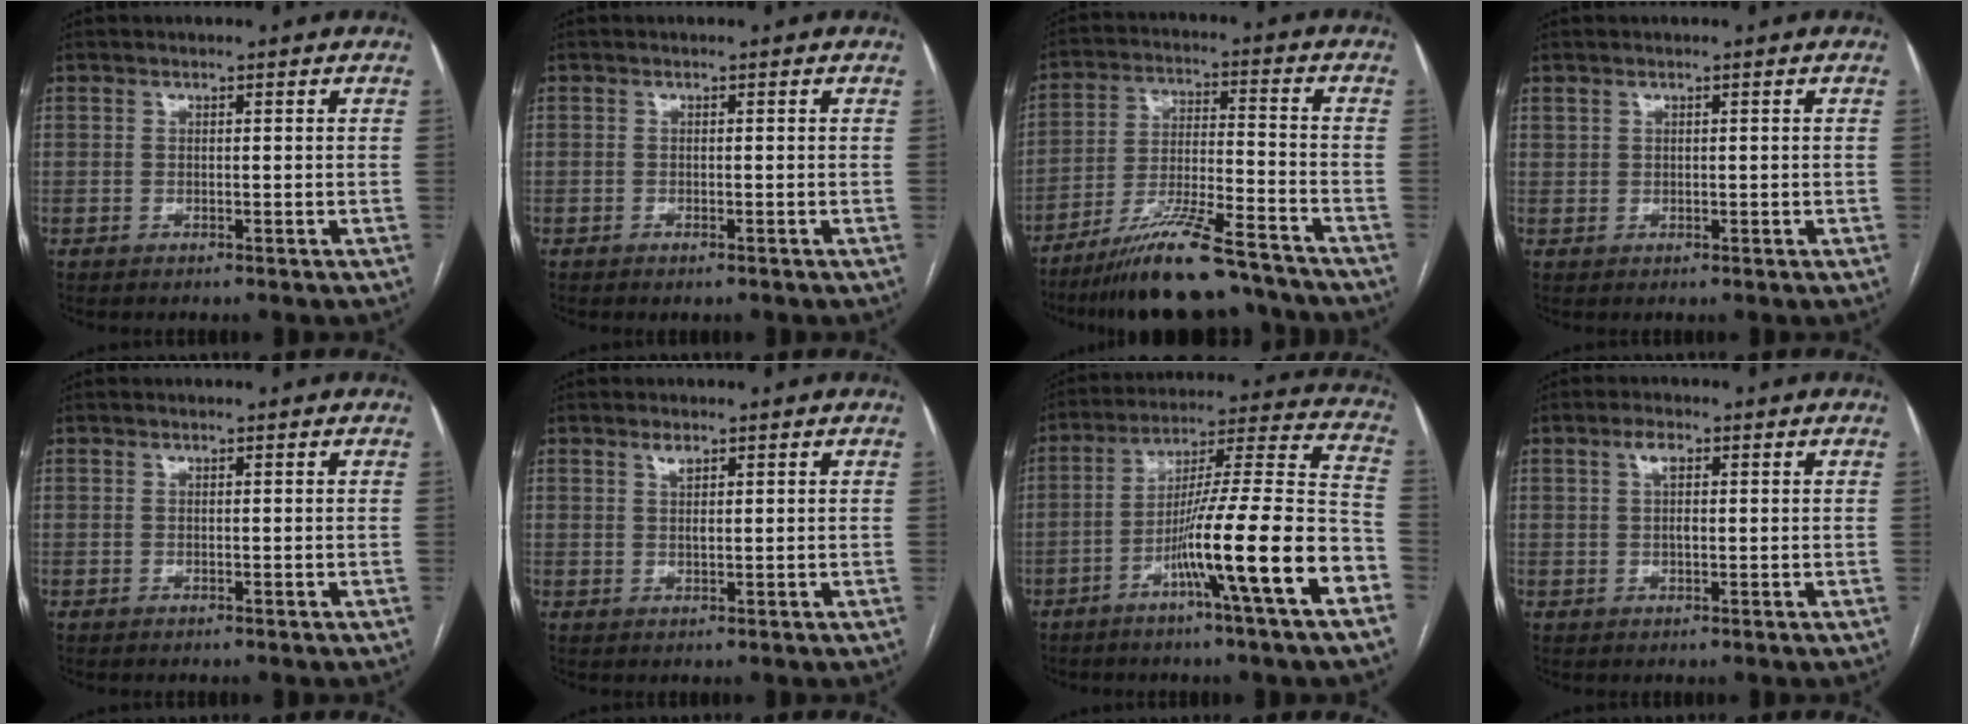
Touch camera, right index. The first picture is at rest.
{"total": 0.7, "force": [-0.5, 0.2, 0.4], "torque": [-0.005, -0.001, -0.005]}
{"total": 15.9, "force": [-13.7, 1.5, 8.0], "torque": [-0.146, -0.004, -0.230]}
{"total": 0.8, "force": [0.5, 0.6, 0.3], "torque": [-0.002, 0.003, 0.013]}
{"total": 0.0}
{"total": 1.6, "force": [1.1, 0.6, 1.1], "torque": [-0.023, 0.002, 0.022]}
{"total": 18.3, "force": [-8.0, -0.9, 16.4], "torque": [-0.254, -0.001, -0.133]}
{"total": 2.5, "force": [0.8, 1.1, 2.1], "torque": [-0.043, 0.009, 0.016]}